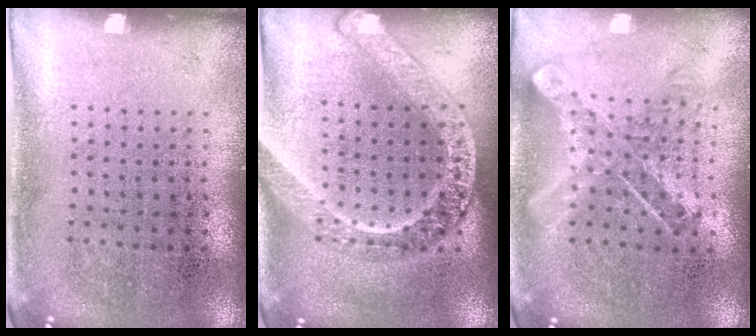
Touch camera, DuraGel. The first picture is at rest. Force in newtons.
{"total": 3.1, "press": 3.1, "slide": 0.3}
{"total": 0.9, "press": 0.9, "slide": 0.2}